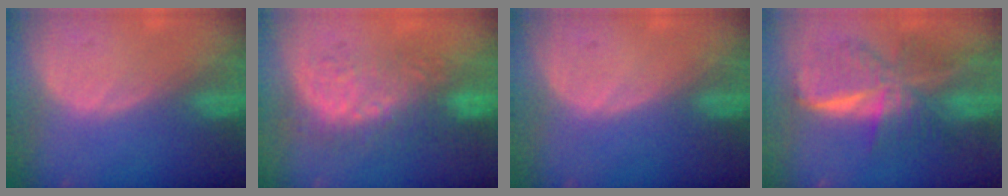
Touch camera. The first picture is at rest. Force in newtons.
{"total": 9.1, "press": 8.7, "slide": 2.6}
{"total": 0.0}
{"total": 9.4, "press": 9.4, "slide": 0.5}